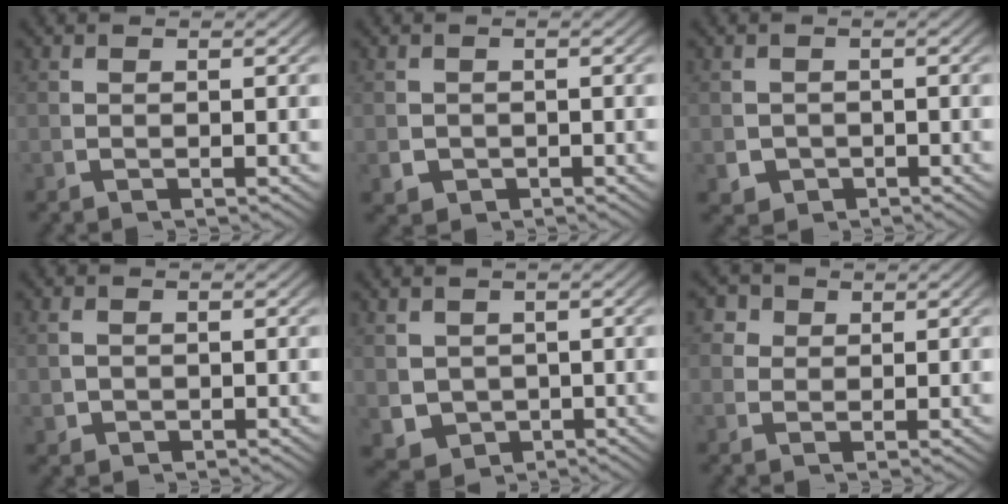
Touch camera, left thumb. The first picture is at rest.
{"total": 2.7, "force": [-0.9, 2.3, 0.9], "torque": [-0.025, -0.018, -0.005]}
{"total": 3.1, "force": [-1.2, 2.7, 1.1], "torque": [-0.027, -0.023, -0.009]}
{"total": 2.1, "force": [-0.1, 1.9, 0.9], "torque": [-0.025, -0.011, 0.005]}
{"total": 6.3, "force": [-1.3, 5.5, 2.9], "torque": [-0.065, -0.041, 0.000]}
{"total": 3.0, "force": [1.2, 2.5, 1.2], "torque": [-0.037, -0.010, 0.024]}